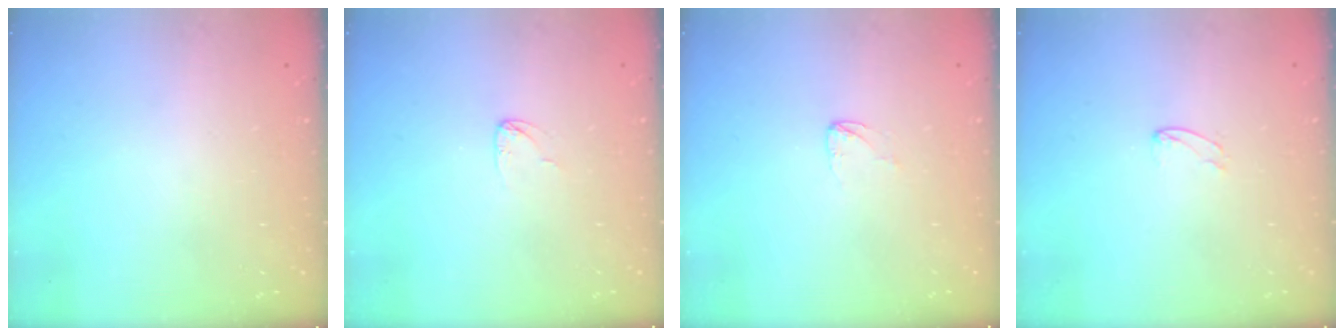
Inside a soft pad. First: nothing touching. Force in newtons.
{"total": 2.6, "press": 2.6, "slide": 0.1}
{"total": 3.0, "press": 3.0, "slide": 0.1}
{"total": 3.6, "press": 3.6, "slide": 0.3}